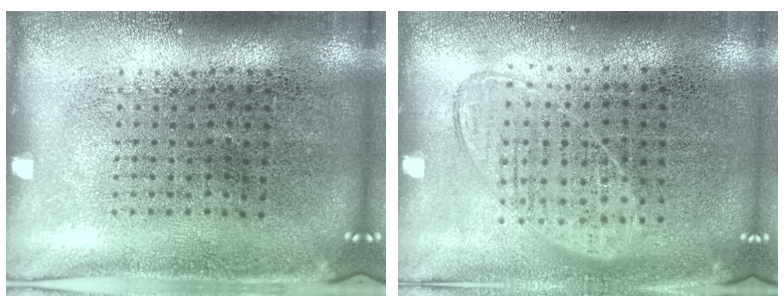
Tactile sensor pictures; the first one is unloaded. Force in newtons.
{"total": 1.0, "press": 0.8, "slide": 0.5}